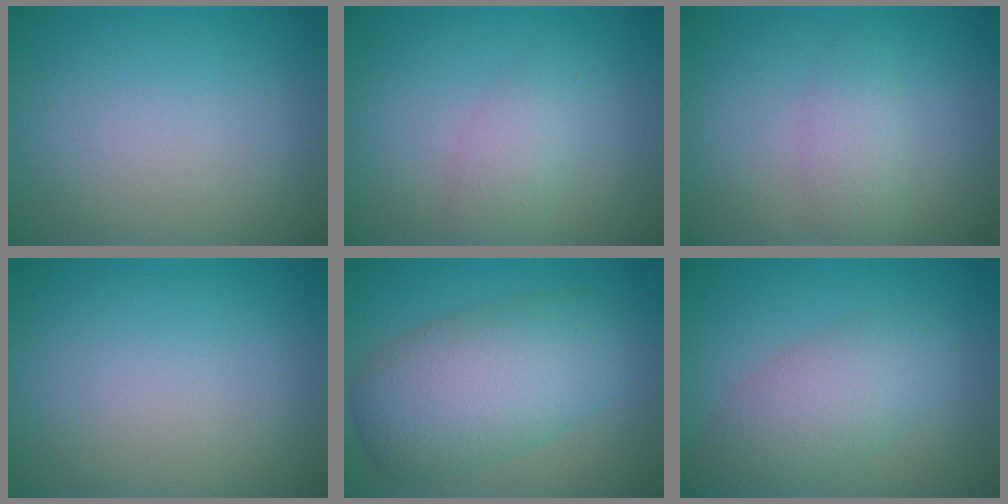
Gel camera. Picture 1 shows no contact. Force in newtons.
{"total": 2.3, "press": 2.3, "slide": 0.1}
{"total": 2.0, "press": 2.0, "slide": 0.2}
{"total": 0.0}
{"total": 8.3, "press": 8.3, "slide": 0.3}
{"total": 5.0, "press": 5.0, "slide": 0.2}